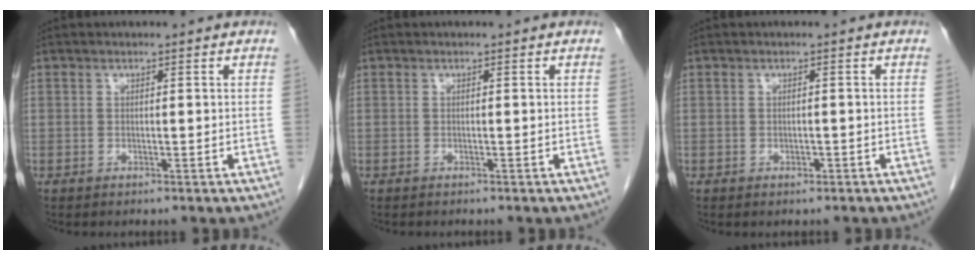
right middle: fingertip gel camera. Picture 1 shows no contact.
{"total": 0.7, "force": [-0.7, 0.2, 0.3], "torque": [-0.006, 0.000, -0.009]}
{"total": 0.6, "force": [-0.4, 0.4, 0.3], "torque": [-0.012, -0.001, -0.004]}